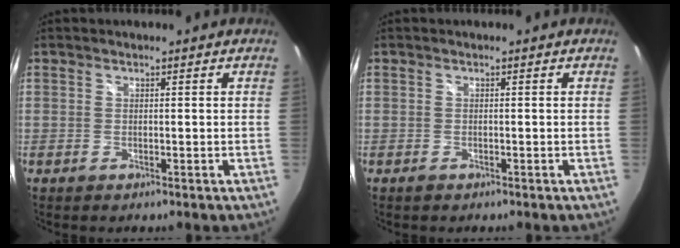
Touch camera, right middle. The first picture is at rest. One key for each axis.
{"total": 0.6, "fx": -0.4, "fy": 0.3, "fz": 0.1, "tx": -0.004, "ty": -0.002, "tz": -0.009}